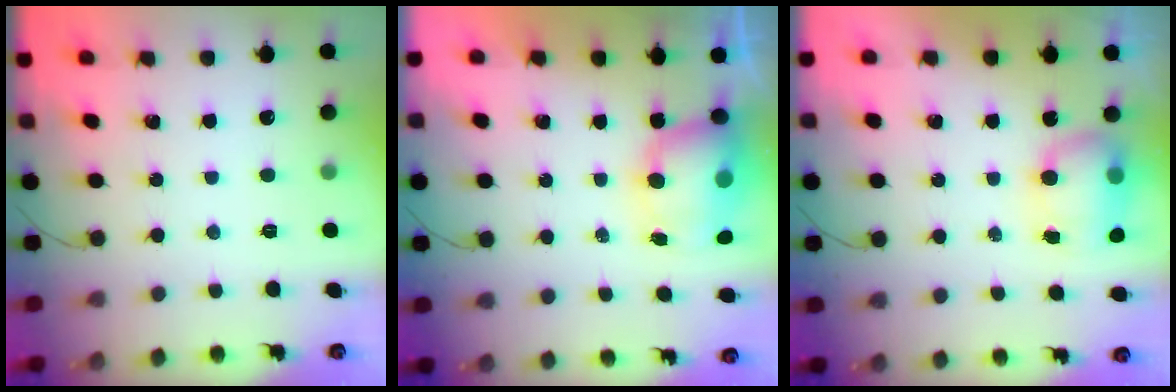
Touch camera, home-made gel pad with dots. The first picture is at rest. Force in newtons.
{"total": 9.6, "press": 9.3, "slide": 2.6}
{"total": 11.3, "press": 8.6, "slide": 7.3}